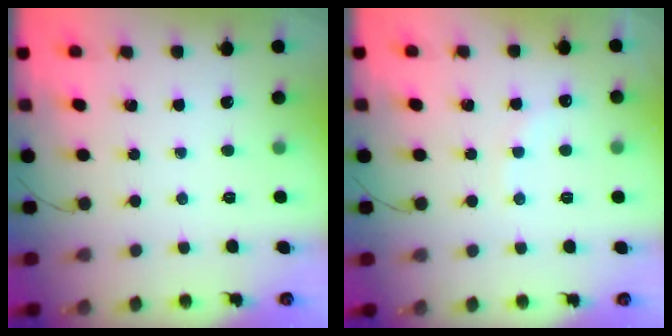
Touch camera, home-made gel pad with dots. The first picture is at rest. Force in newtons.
{"total": 5.3, "press": 5.2, "slide": 1.0}